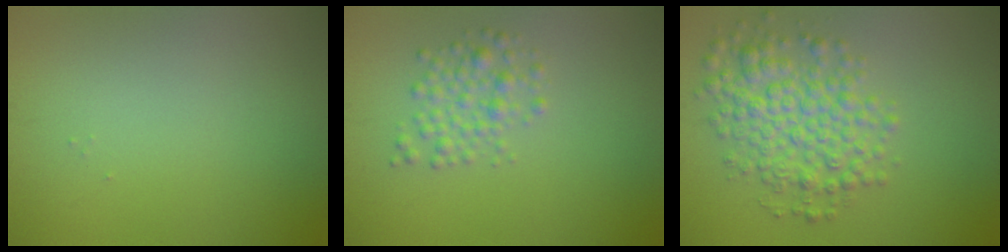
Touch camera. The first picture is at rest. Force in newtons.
{"total": 2.3, "press": 2.3, "slide": 0.1}
{"total": 5.1, "press": 5.1, "slide": 0.1}